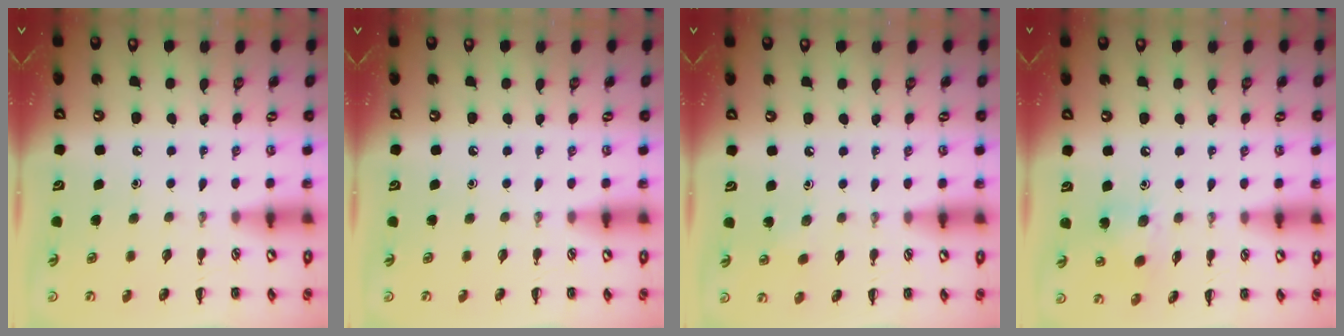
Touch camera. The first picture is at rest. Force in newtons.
{"total": 0.0}
{"total": 4.7, "press": 4.5, "slide": 1.3}
{"total": 6.2, "press": 6.2, "slide": 0.6}